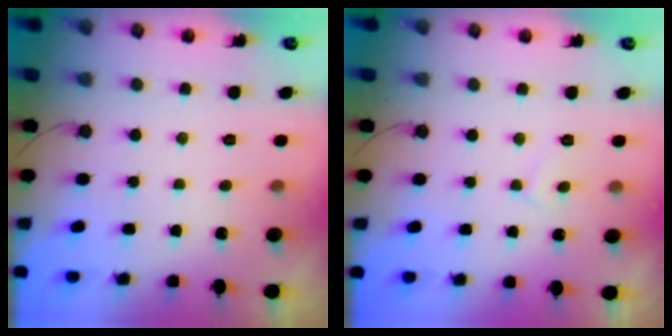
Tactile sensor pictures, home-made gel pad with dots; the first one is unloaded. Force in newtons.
{"total": 2.9, "press": 2.9, "slide": 0.3}